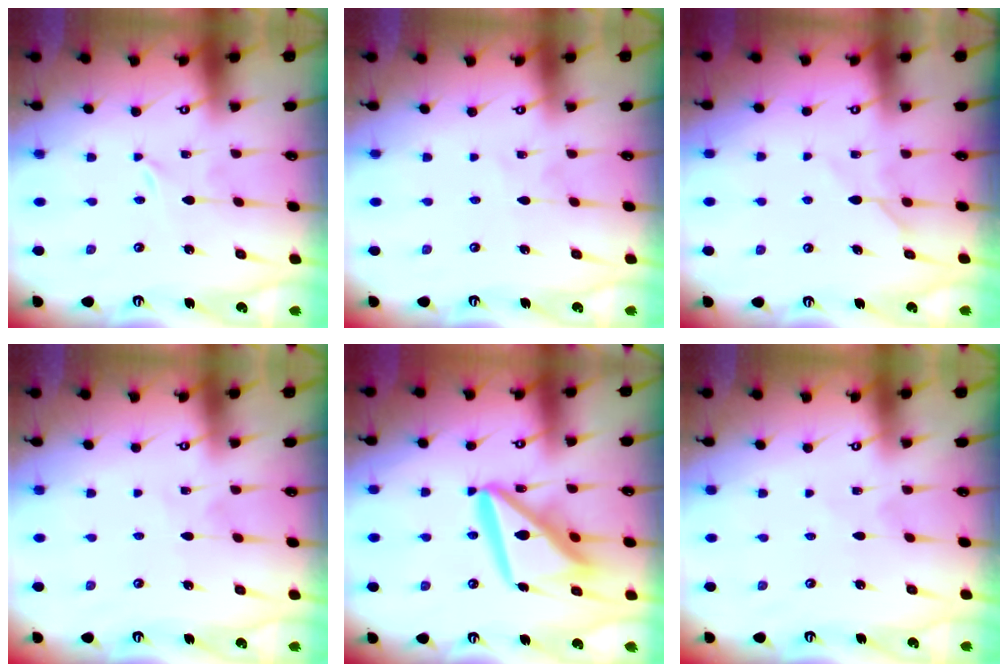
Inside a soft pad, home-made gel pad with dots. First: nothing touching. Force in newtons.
{"total": 2.4, "press": 2.4, "slide": 0.3}
{"total": 5.5, "press": 5.5, "slide": 0.6}
{"total": 3.5, "press": 3.5, "slide": 0.4}
{"total": 16.9, "press": 16.8, "slide": 2.1}
{"total": 1.6, "press": 1.6, "slide": 0.2}